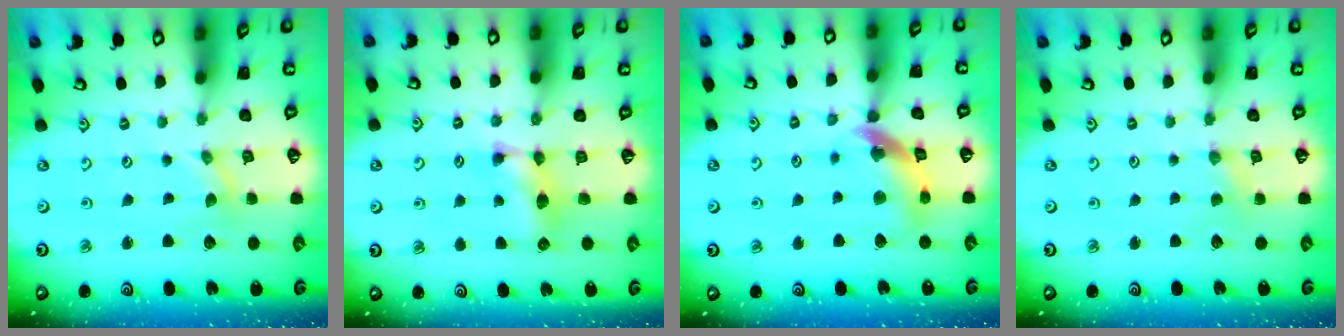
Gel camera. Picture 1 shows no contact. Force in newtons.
{"total": 8.9, "press": 8.9, "slide": 0.2}
{"total": 13.1, "press": 13.0, "slide": 1.7}
{"total": 1.3, "press": 1.2, "slide": 0.2}